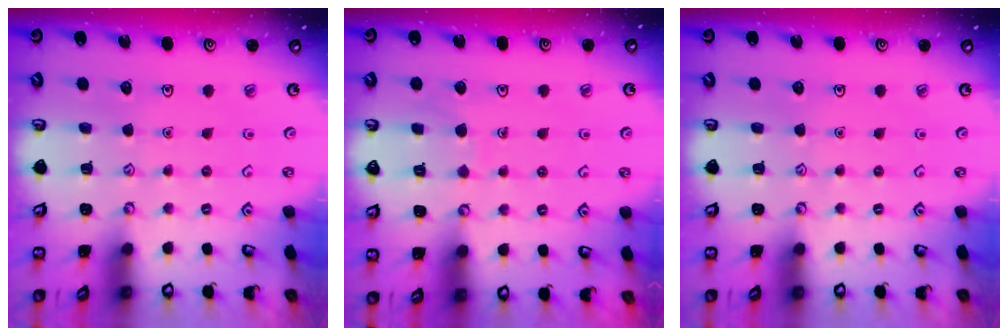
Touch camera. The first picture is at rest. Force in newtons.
{"total": 3.9, "press": 3.9, "slide": 0.3}
{"total": 0.0}